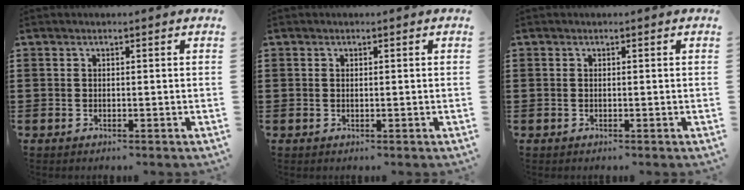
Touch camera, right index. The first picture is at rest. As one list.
[{"total": 0.0}, {"total": 0.0}]